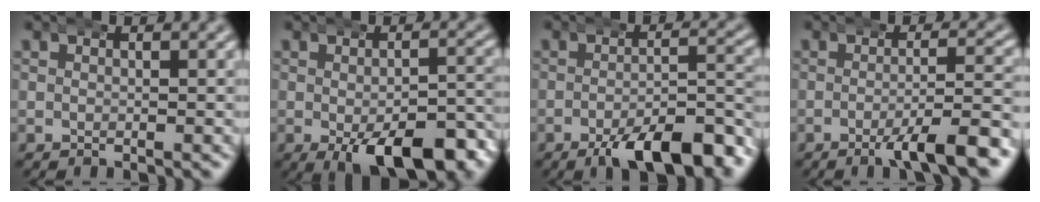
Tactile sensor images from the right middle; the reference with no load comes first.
{"total": 8.9, "force": [-4.5, 3.7, 6.7], "torque": [-0.105, -0.036, -0.053]}
{"total": 7.7, "force": [-5.0, 2.2, 5.4], "torque": [-0.074, -0.011, -0.077]}
{"total": 5.1, "force": [-3.0, 0.6, 4.1], "torque": [-0.063, -0.004, -0.048]}